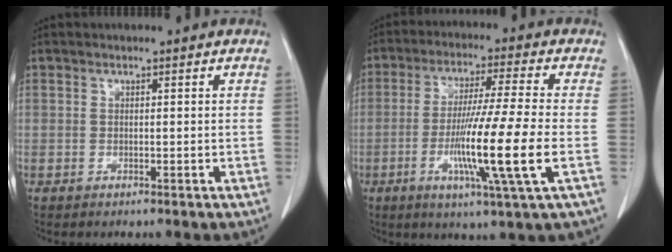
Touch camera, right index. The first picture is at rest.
{"total": 13.7, "force": [-3.3, -1.5, 13.2], "torque": [-0.247, -0.022, -0.065]}